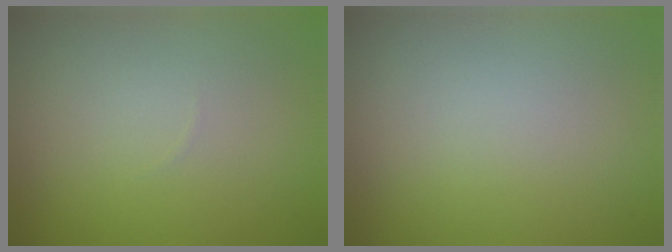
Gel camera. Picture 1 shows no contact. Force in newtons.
{"total": 0.0}